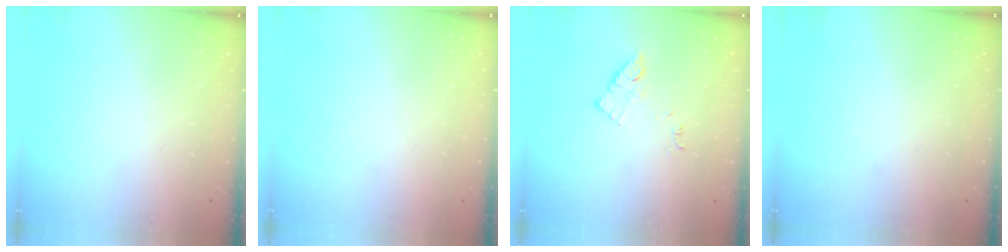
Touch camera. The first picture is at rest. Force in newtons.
{"total": 0.0}
{"total": 8.3, "press": 8.3, "slide": 0.6}
{"total": 0.0}